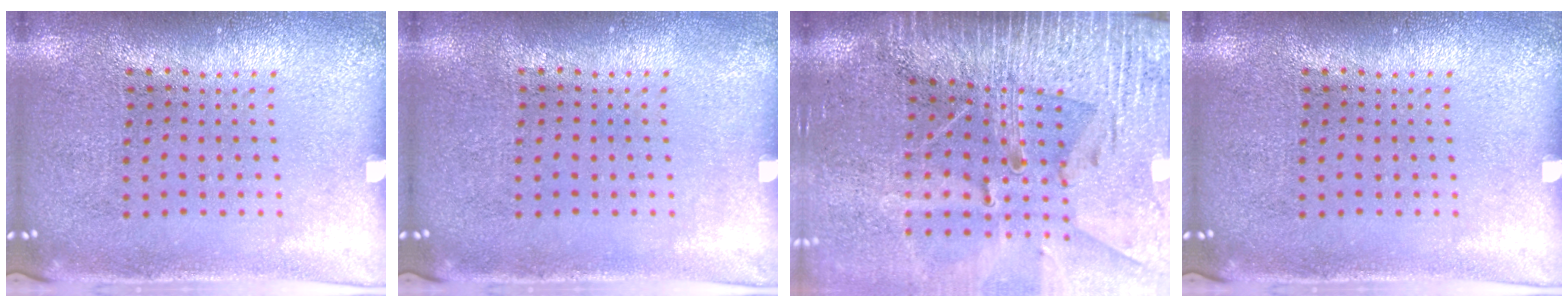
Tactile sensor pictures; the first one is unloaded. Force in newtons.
{"total": 0.0}
{"total": 4.1, "press": 3.5, "slide": 2.2}
{"total": 0.0}